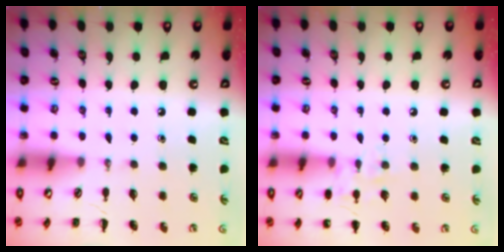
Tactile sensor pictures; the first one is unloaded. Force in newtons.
{"total": 8.1, "press": 7.9, "slide": 1.7}